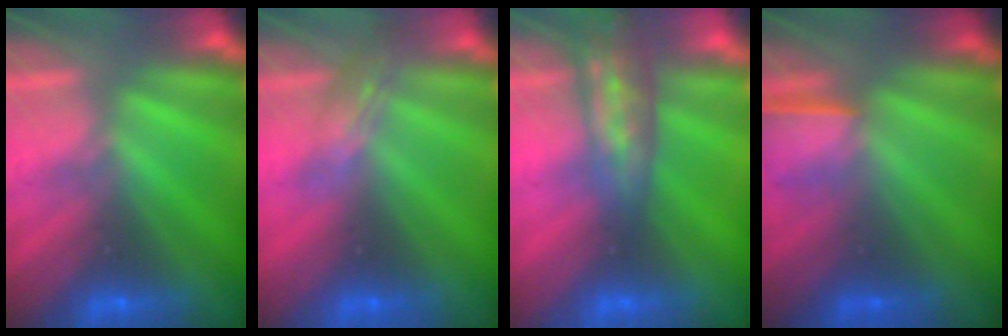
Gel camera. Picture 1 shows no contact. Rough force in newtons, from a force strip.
{"total": 2.4}
{"total": 2.9}
{"total": 1.3}